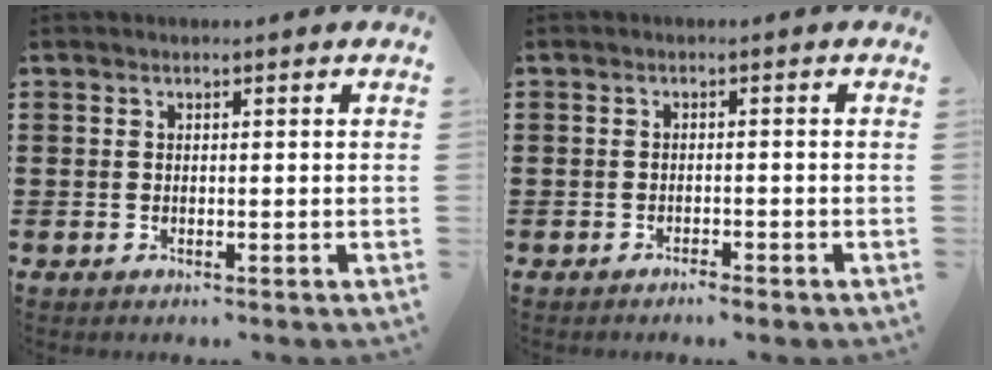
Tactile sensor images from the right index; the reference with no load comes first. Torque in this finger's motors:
{"motor_torque": [1.16, 0.98, 0.03, 0.01]}